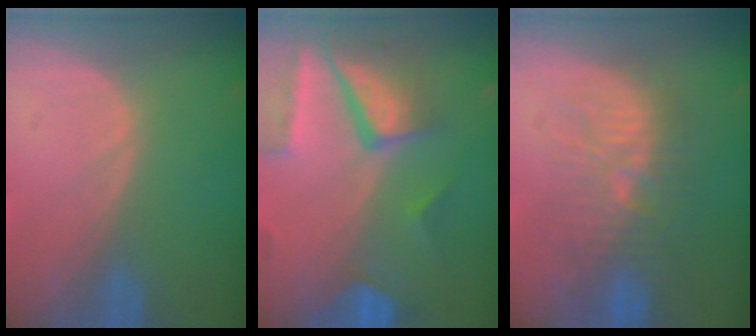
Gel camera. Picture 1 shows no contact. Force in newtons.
{"total": 10.2, "press": 8.6, "slide": 5.4}
{"total": 9.5, "press": 9.1, "slide": 2.8}